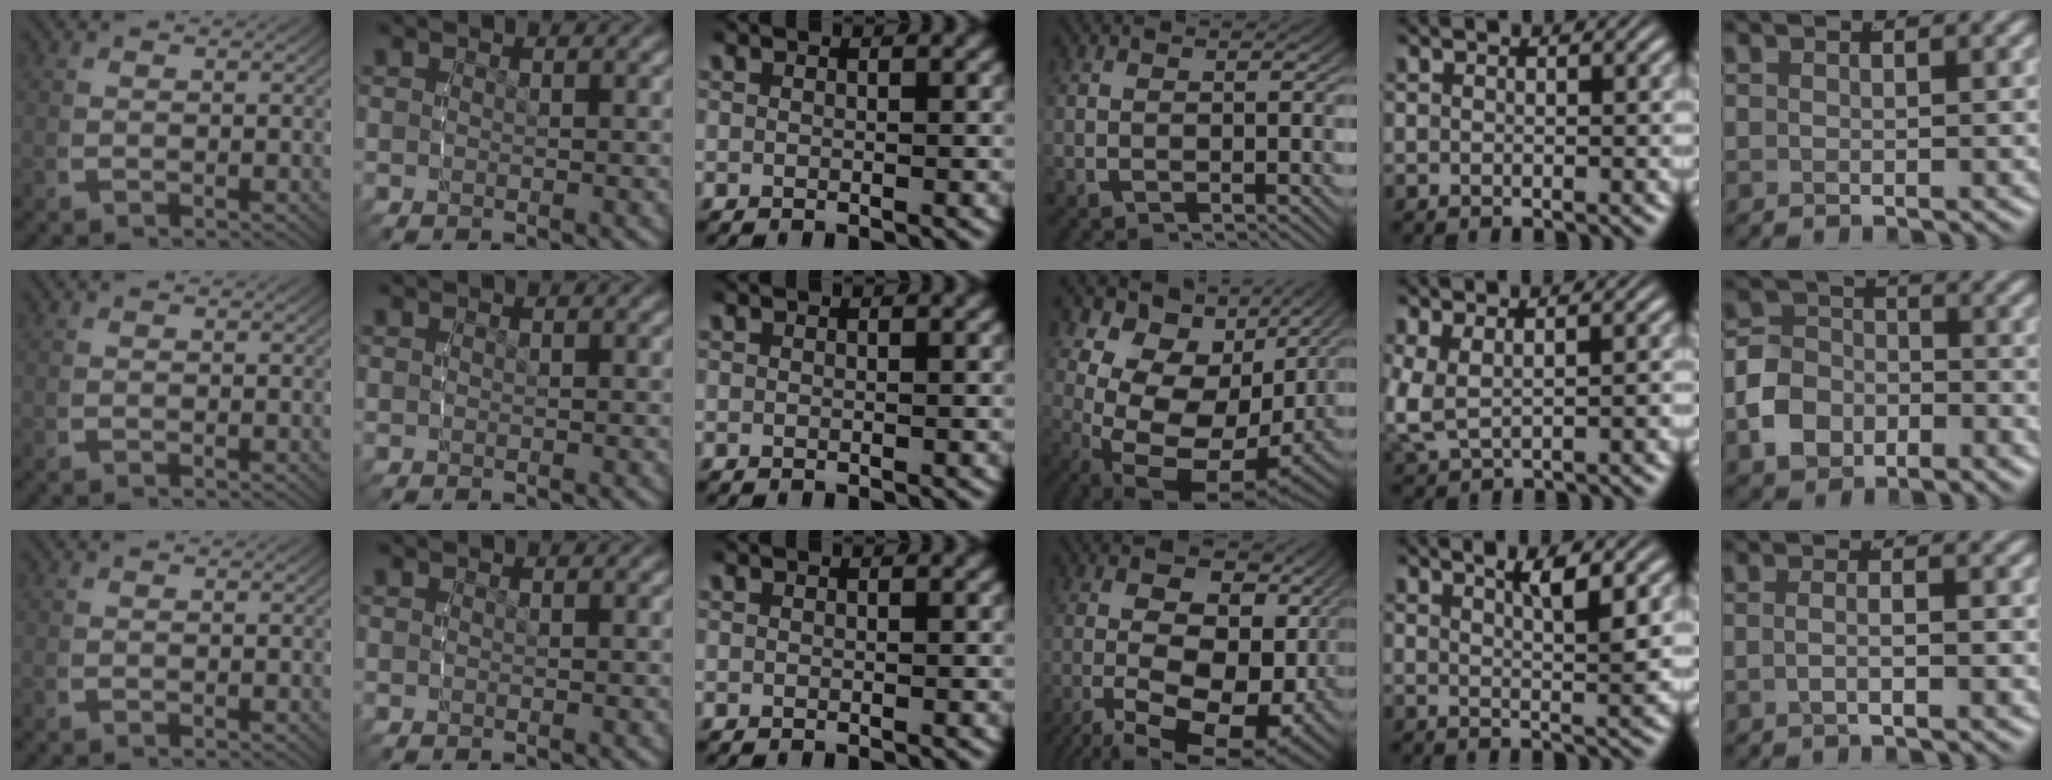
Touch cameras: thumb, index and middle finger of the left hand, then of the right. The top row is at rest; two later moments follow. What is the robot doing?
{"motion": "lift_and_place", "object": "sponge"}